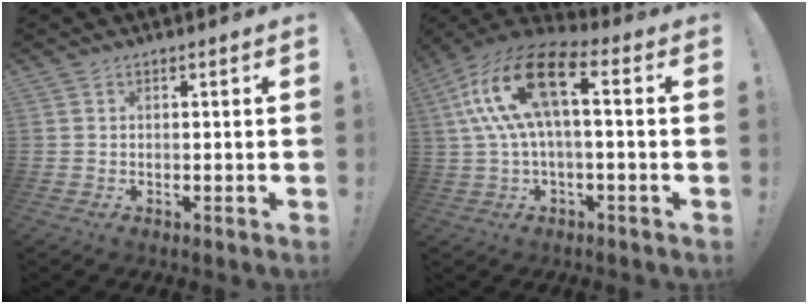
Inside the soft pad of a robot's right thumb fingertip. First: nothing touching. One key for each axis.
{"total": 17.3, "fx": 3.0, "fy": 7.2, "fz": 15.4, "tx": -0.307, "ty": 0.006, "tz": 0.049}